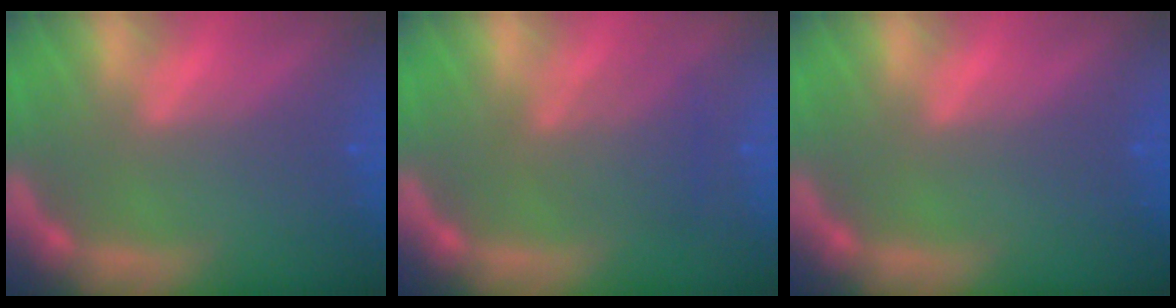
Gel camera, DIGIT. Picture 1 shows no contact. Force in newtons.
{"total": 3.5}
{"total": 0.0}